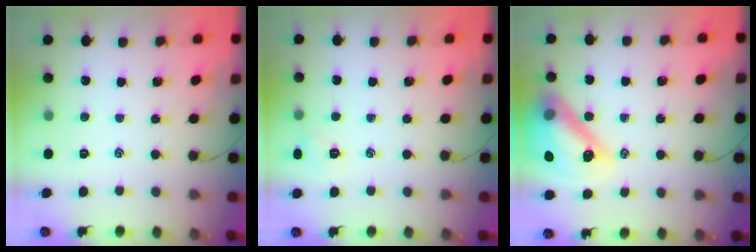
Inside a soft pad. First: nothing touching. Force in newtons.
{"total": 5.6, "press": 5.4, "slide": 1.6}
{"total": 20.1, "press": 19.8, "slide": 3.2}